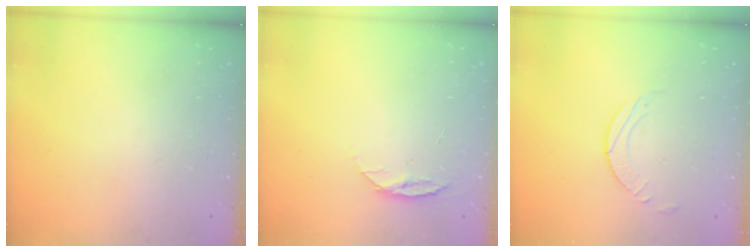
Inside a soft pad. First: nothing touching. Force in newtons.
{"total": 6.6, "press": 6.5, "slide": 0.7}
{"total": 2.8, "press": 2.8, "slide": 0.2}